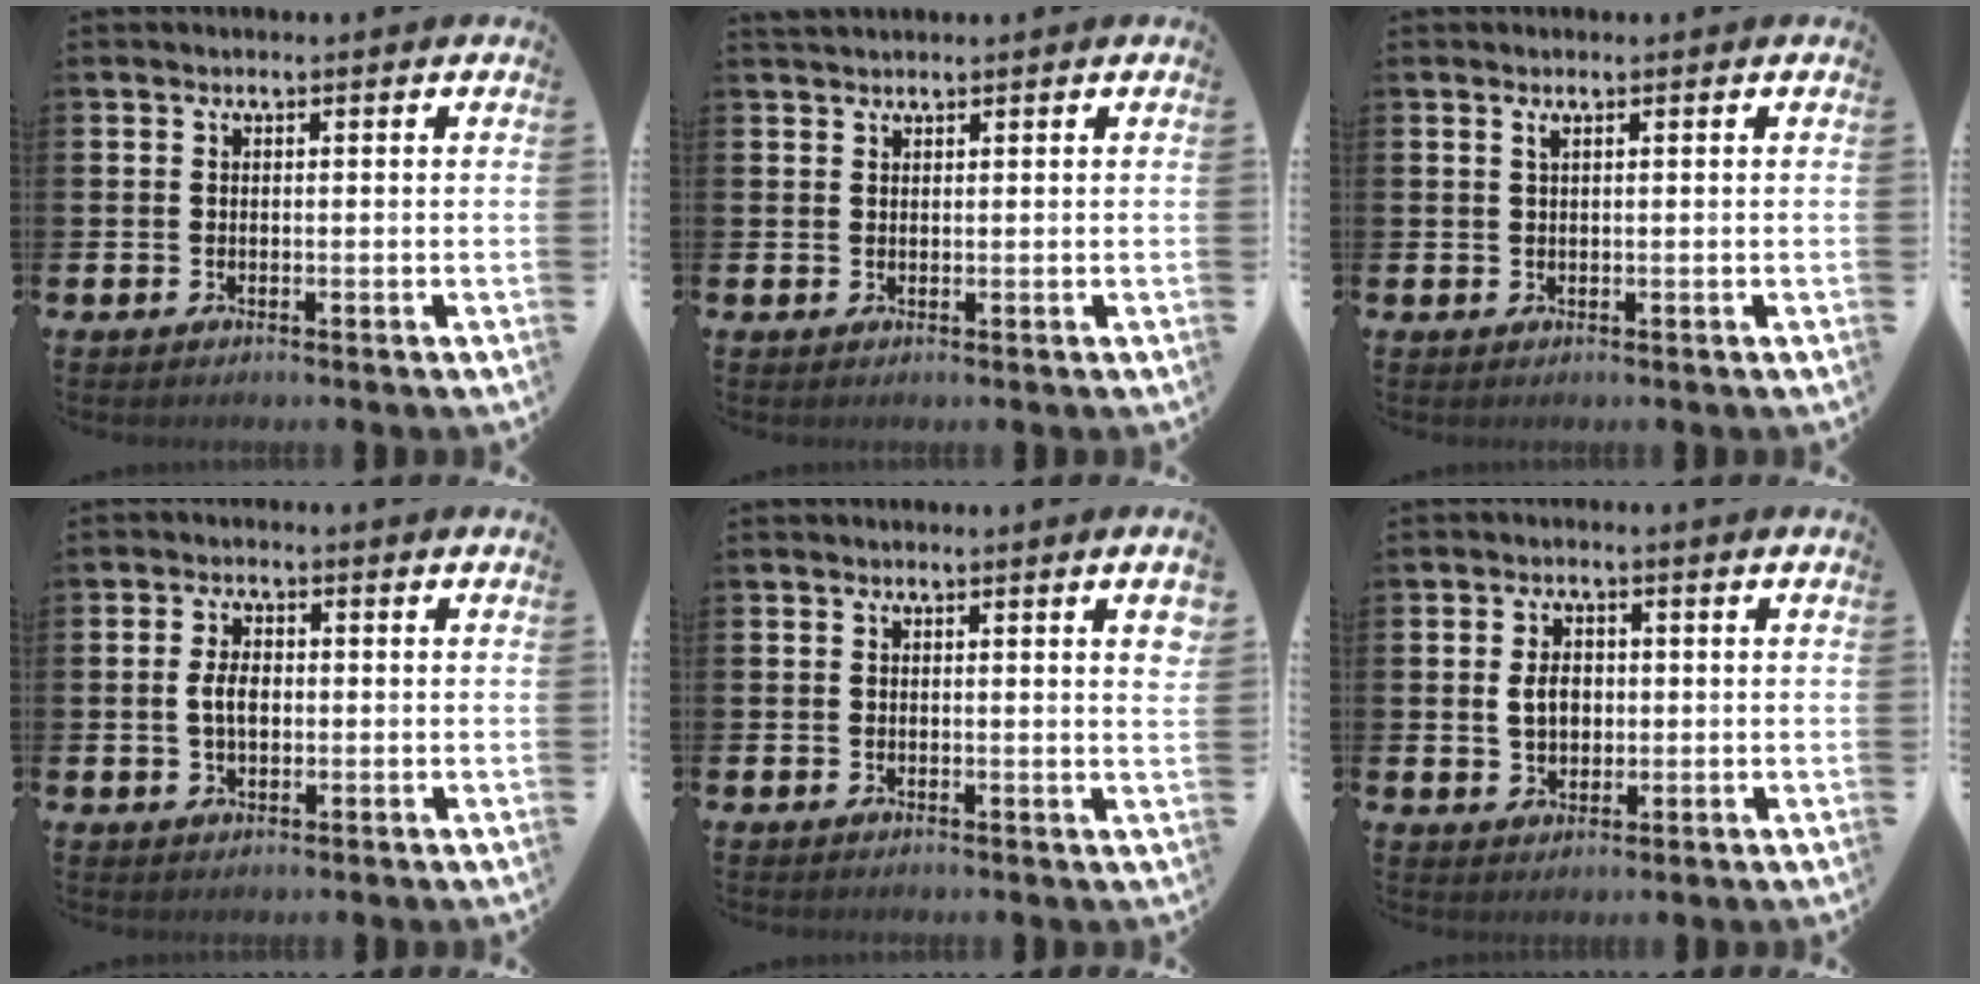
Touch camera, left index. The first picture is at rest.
{"total": 1.2, "force": [1.2, 0.3, 0.2], "torque": [0.003, -0.001, 0.020]}
{"total": 0.7, "force": [0.4, 0.0, 0.5], "torque": [-0.009, 0.001, 0.006]}
{"total": 3.4, "force": [0.0, 2.0, 2.7], "torque": [-0.043, 0.006, -0.004]}
{"total": 1.8, "force": [0.6, -0.1, 1.7], "torque": [-0.030, -0.002, 0.008]}
{"total": 3.7, "force": [0.4, 2.7, 2.4], "torque": [-0.036, 0.006, 0.001]}